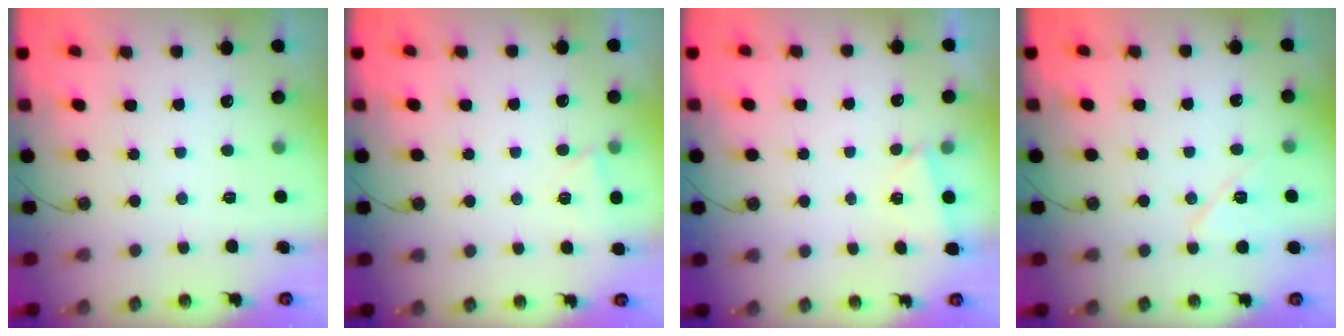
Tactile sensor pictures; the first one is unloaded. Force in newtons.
{"total": 3.3, "press": 3.3, "slide": 0.5}
{"total": 2.1, "press": 0.8, "slide": 1.9}
{"total": 8.6, "press": 8.5, "slide": 0.9}